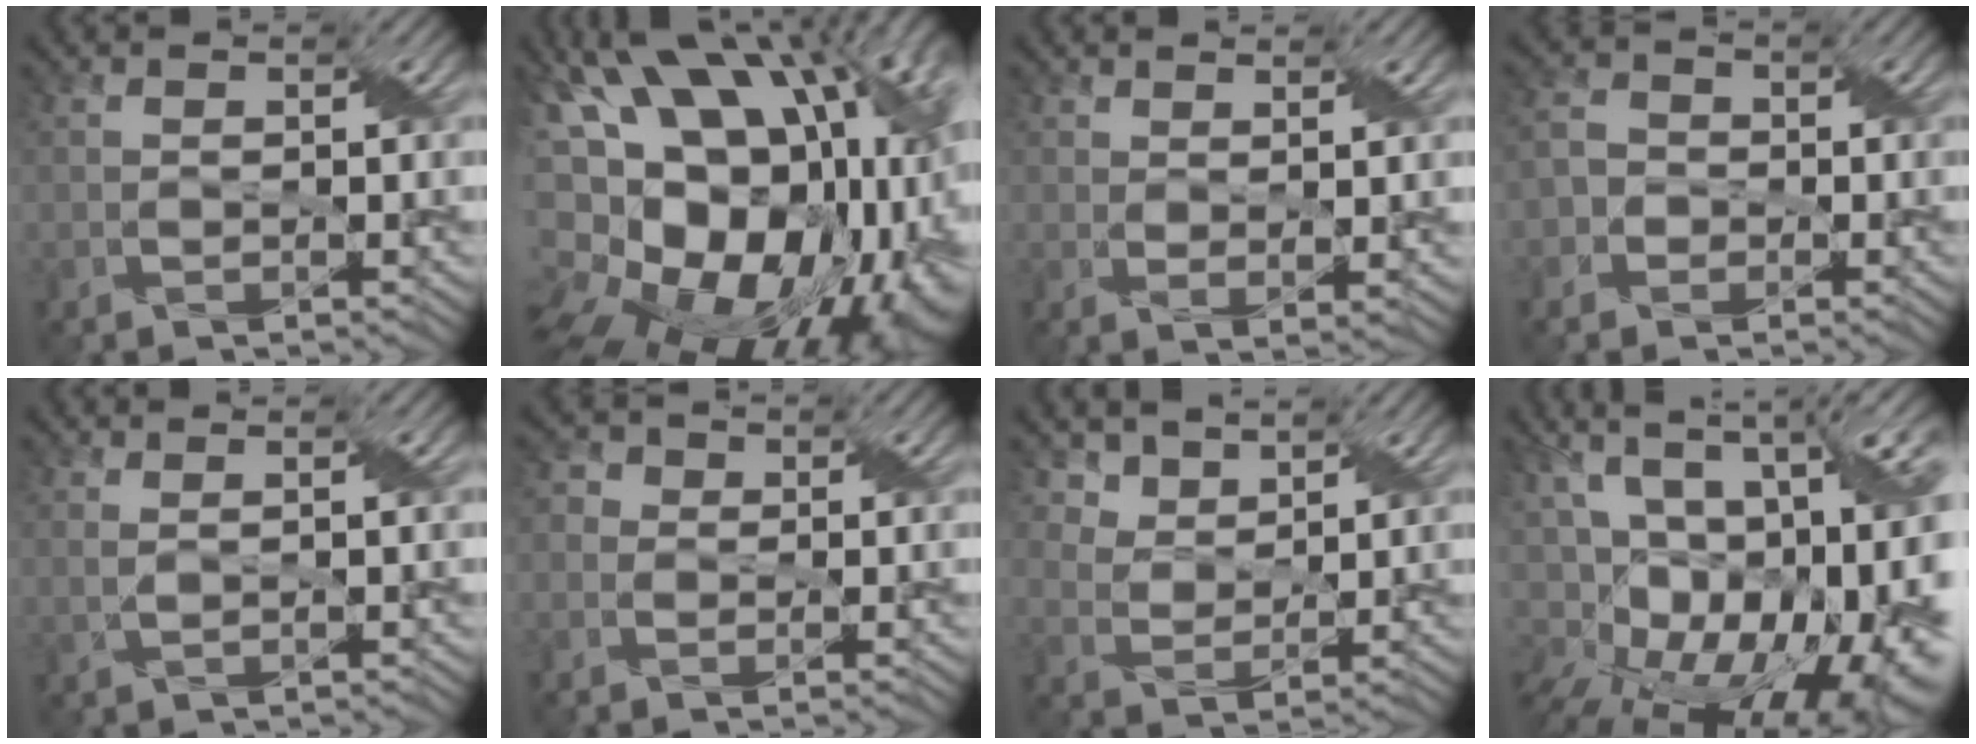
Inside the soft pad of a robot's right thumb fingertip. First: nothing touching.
{"total": 23.1, "force": [-0.7, 14.7, 17.8], "torque": [-0.319, -0.008, -0.032]}
{"total": 2.6, "force": [1.4, 0.5, 2.1], "torque": [-0.045, -0.005, 0.029]}
{"total": 2.9, "force": [-1.0, 2.6, 0.8], "torque": [-0.016, 0.002, -0.027]}
{"total": 1.2, "force": [0.8, 0.2, 0.9], "torque": [-0.022, -0.004, 0.013]}
{"total": 2.6, "force": [0.0, 2.5, 0.8], "torque": [-0.016, 0.010, -0.015]}
{"total": 4.4, "force": [3.7, 2.1, 1.1], "torque": [-0.046, -0.016, 0.094]}
{"total": 21.1, "force": [-2.9, 12.7, 16.6], "torque": [-0.264, 0.039, -0.021]}